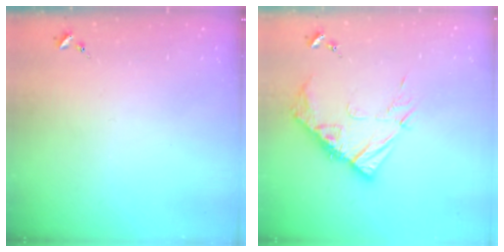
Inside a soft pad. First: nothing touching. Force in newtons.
{"total": 12.2, "press": 12.1, "slide": 0.9}